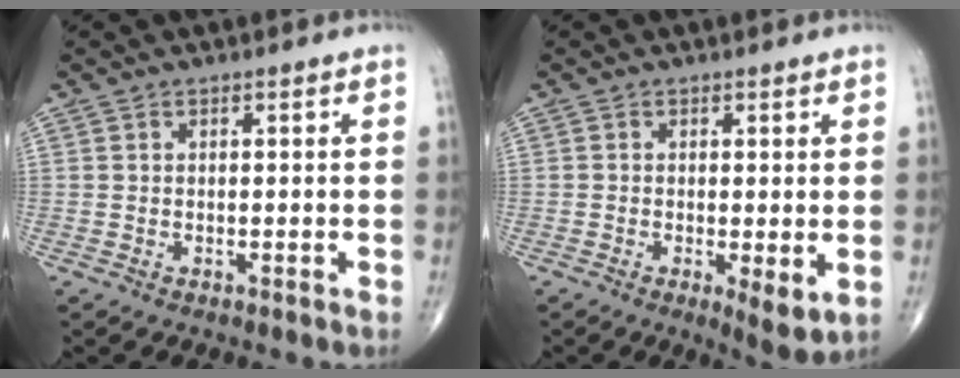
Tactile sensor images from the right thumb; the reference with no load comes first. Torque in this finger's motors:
{"motor_torque": [0.38, 0.76, -0.06, -0.09, 0.11]}